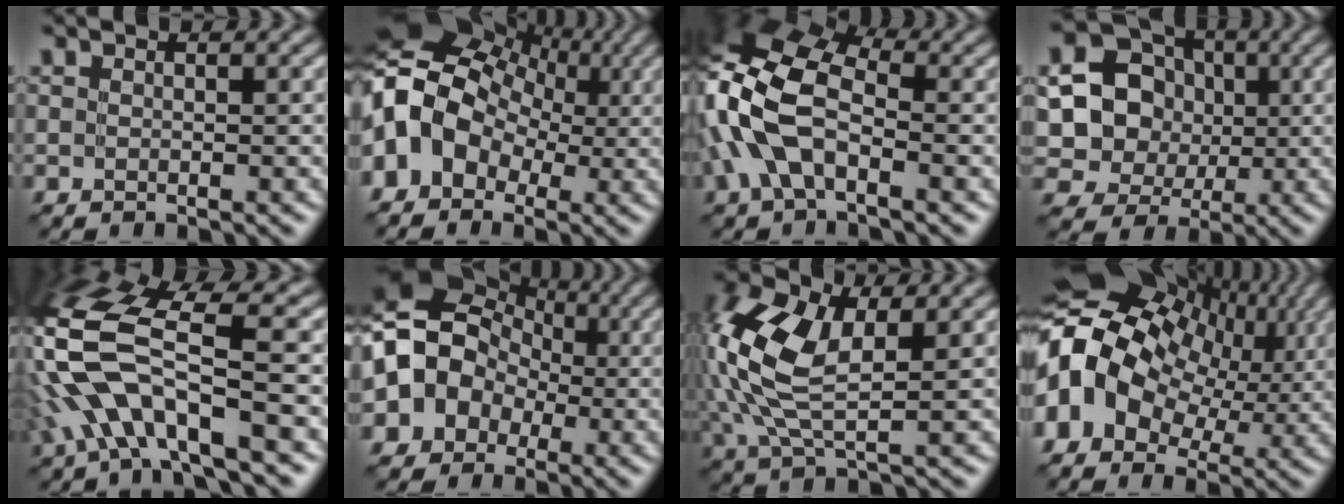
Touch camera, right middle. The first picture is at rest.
{"total": 14.6, "force": [0.8, 12.2, 7.9], "torque": [-0.154, 0.014, -0.020]}
{"total": 10.5, "force": [-1.0, 5.9, 8.6], "torque": [-0.216, 0.019, -0.039]}
{"total": 12.4, "force": [1.1, 11.5, 4.6], "torque": [-0.126, 0.030, -0.006]}
{"total": 10.4, "force": [-2.4, 4.0, 9.3], "torque": [-0.189, 0.013, -0.058]}
{"total": 9.4, "force": [-1.1, 8.0, 4.8], "torque": [-0.065, 0.006, -0.053]}
{"total": 10.5, "force": [1.9, 5.7, 8.6], "torque": [-0.217, 0.008, 0.034]}
{"total": 18.5, "force": [1.6, 14.1, 11.9], "torque": [-0.222, 0.011, 0.014]}